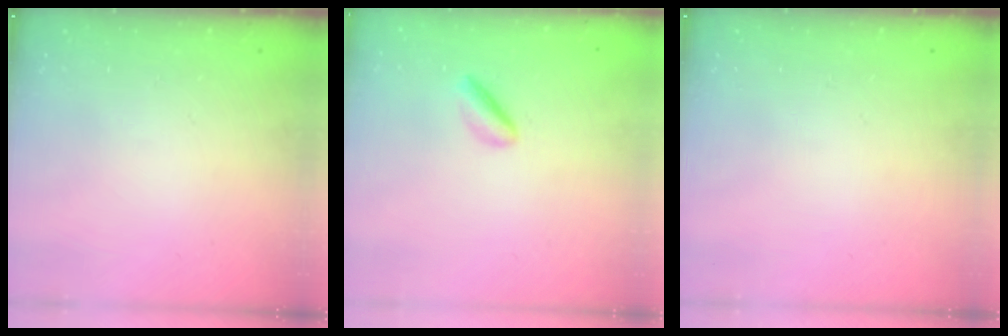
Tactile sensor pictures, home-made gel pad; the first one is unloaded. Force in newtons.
{"total": 2.3, "press": 2.2, "slide": 0.3}
{"total": 0.0}